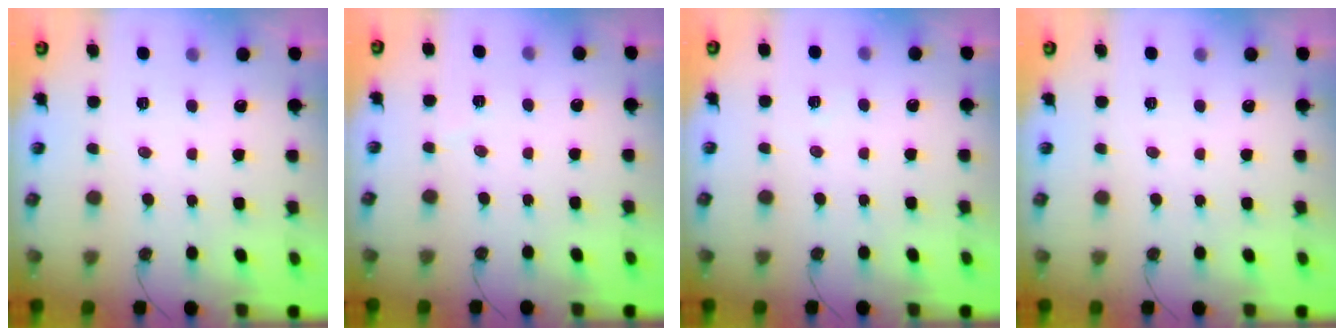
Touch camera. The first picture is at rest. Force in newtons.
{"total": 2.7, "press": 2.4, "slide": 1.1}
{"total": 3.3, "press": 2.2, "slide": 2.4}
{"total": 0.0}